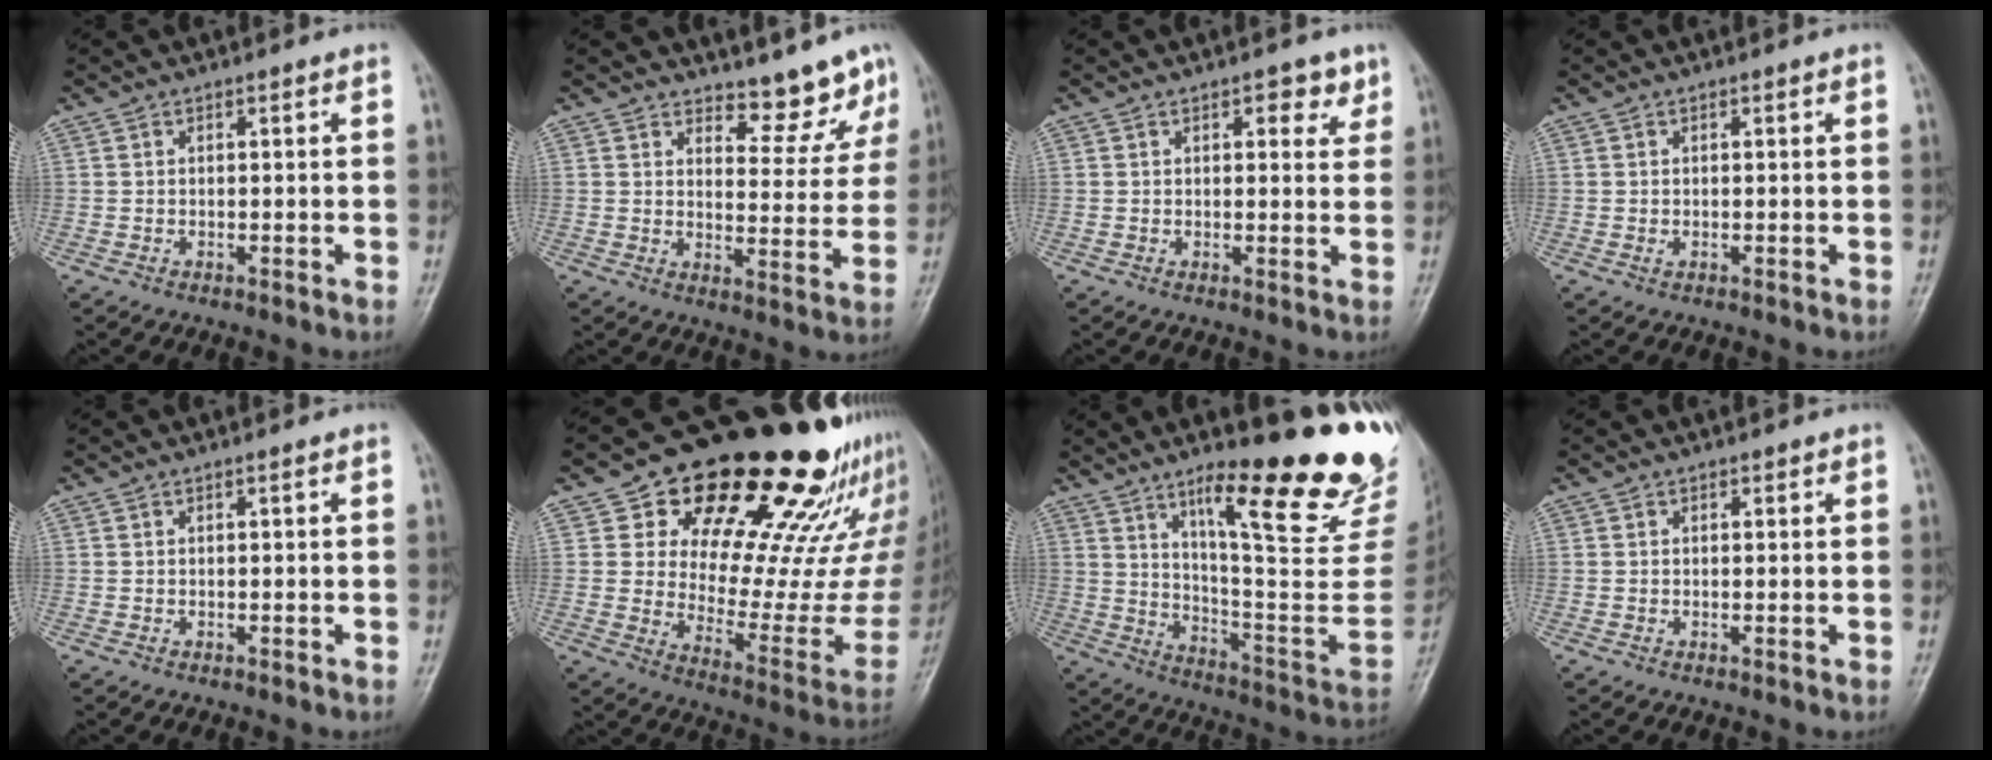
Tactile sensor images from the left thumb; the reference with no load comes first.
{"total": 7.8, "force": [7.0, 3.0, 1.8], "torque": [0.009, -0.065, 0.091]}
{"total": 3.7, "force": [2.1, 2.2, 2.2], "torque": [-0.002, -0.008, 0.022]}
{"total": 0.7, "force": [0.0, 0.6, 0.4], "torque": [-0.005, -0.001, -0.001]}
{"total": 0.0}
{"total": 29.2, "force": [18.9, 12.0, 18.8], "torque": [-0.225, -0.081, 0.271]}
{"total": 26.9, "force": [16.4, 4.6, 20.8], "torque": [-0.268, -0.086, 0.255]}
{"total": 0.6, "force": [0.4, 0.5, 0.2], "torque": [0.004, -0.001, 0.003]}